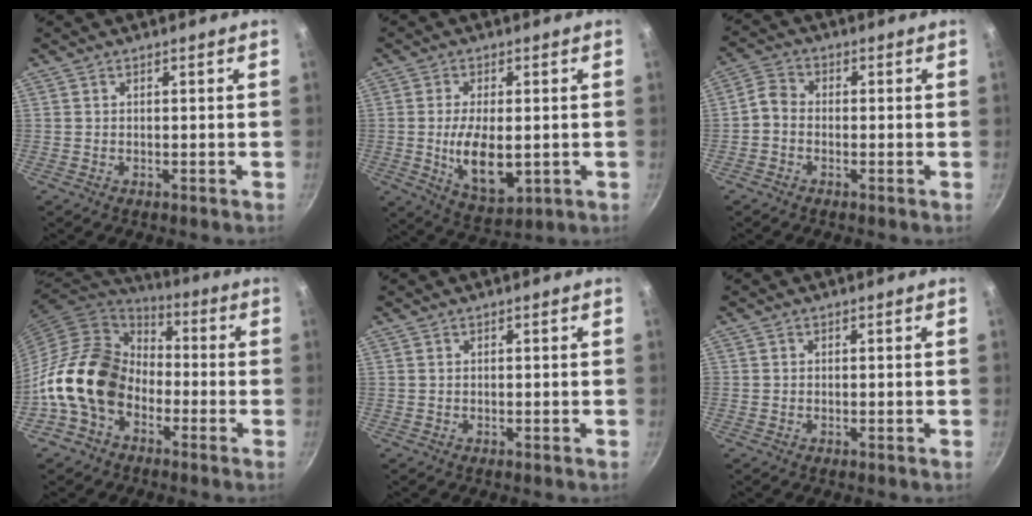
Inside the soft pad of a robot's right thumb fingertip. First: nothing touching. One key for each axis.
{"total": 9.1, "fx": -0.9, "fy": 4.5, "fz": 7.9, "tx": -0.135, "ty": -0.010, "tz": -0.005}
{"total": 3.4, "fx": -1.4, "fy": 2.6, "fz": 1.8, "tx": -0.037, "ty": 0.022, "tz": -0.039}
{"total": 16.9, "fx": -5.1, "fy": 12.4, "fz": 10.3, "tx": -0.155, "ty": 0.054, "tz": -0.117}
{"total": 0.0}
{"total": 0.0}